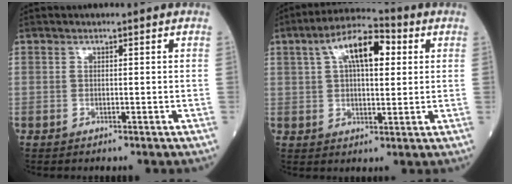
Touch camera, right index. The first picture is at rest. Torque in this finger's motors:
{"motor_torque": [1.25, 0.54, 0.15, 0.08]}